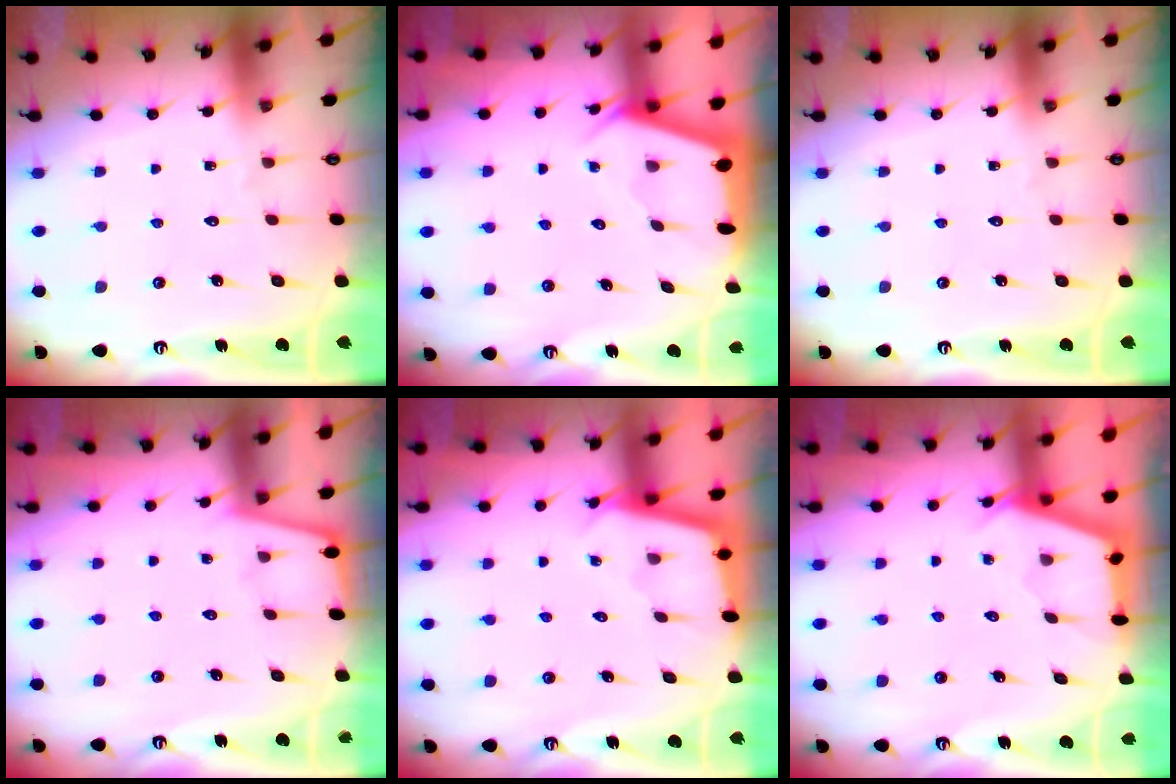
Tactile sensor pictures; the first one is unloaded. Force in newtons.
{"total": 2.4, "press": 2.3, "slide": 0.3}
{"total": 0.0}
{"total": 1.7, "press": 1.7, "slide": 0.1}
{"total": 2.5, "press": 2.5, "slide": 0.2}
{"total": 2.9, "press": 2.9, "slide": 0.3}